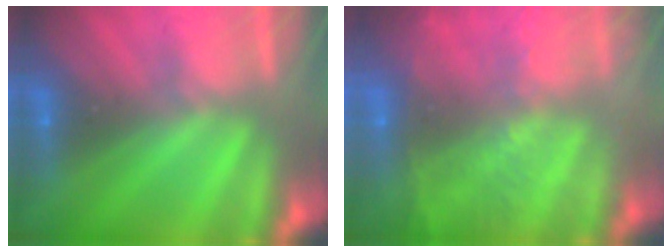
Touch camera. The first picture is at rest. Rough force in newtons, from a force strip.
{"total": 6.9}